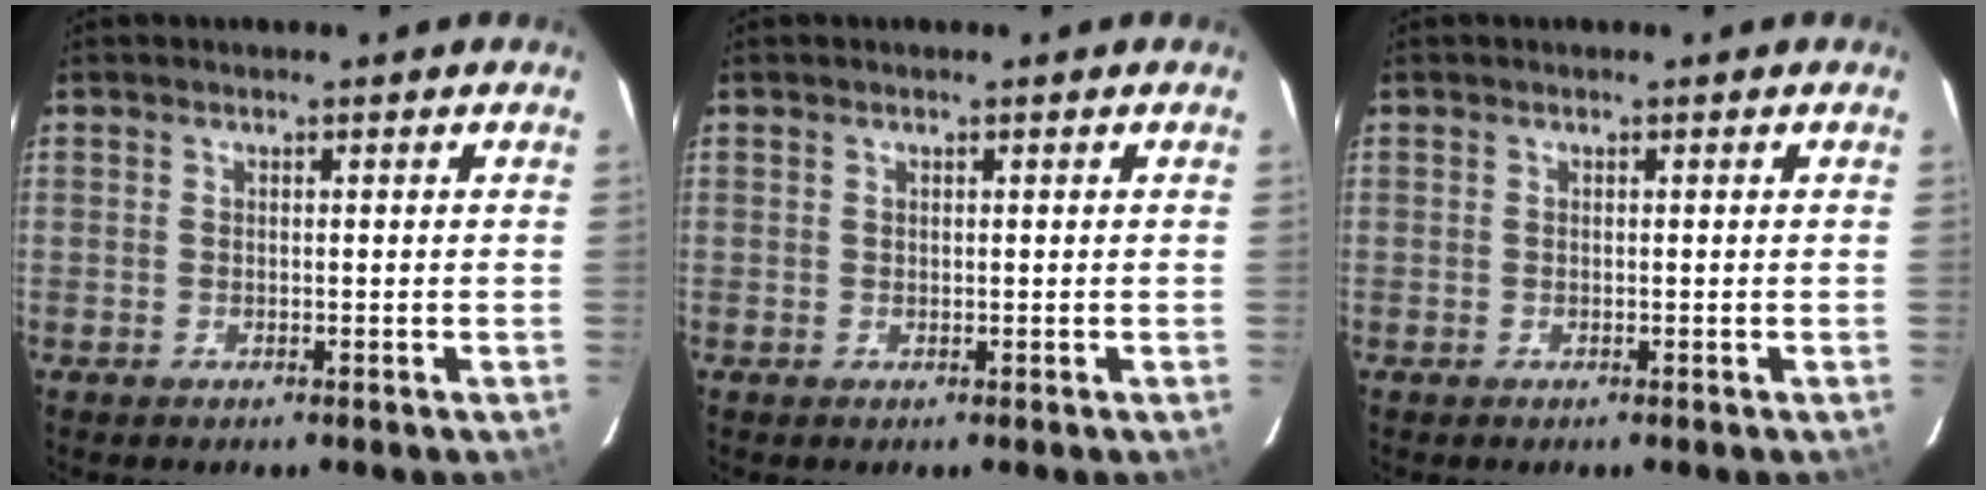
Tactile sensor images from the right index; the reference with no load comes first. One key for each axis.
{"total": 0.0}
{"total": 0.0}